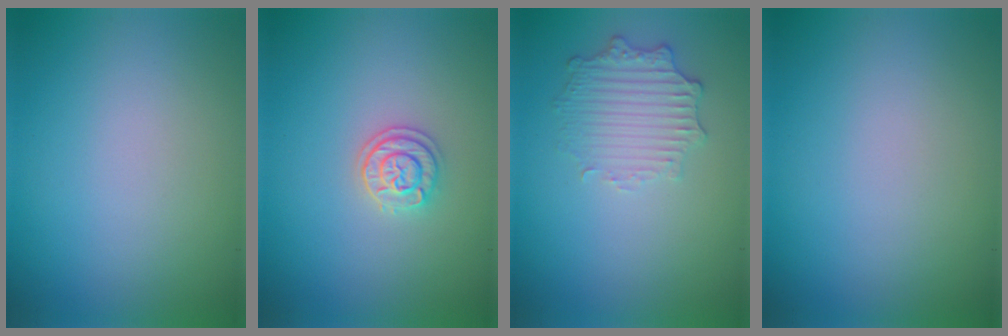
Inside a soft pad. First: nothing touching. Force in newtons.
{"total": 2.1, "press": 2.0, "slide": 0.6}
{"total": 2.5, "press": 2.3, "slide": 1.0}
{"total": 0.0}